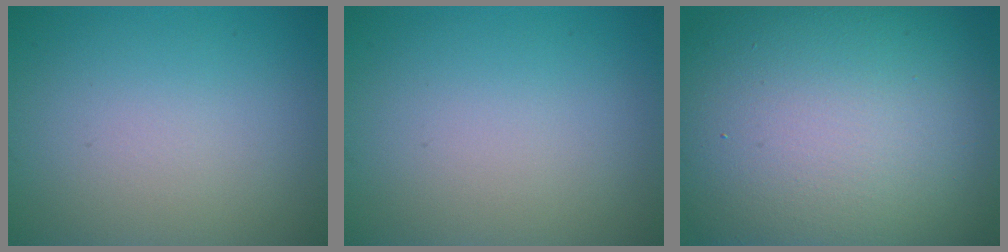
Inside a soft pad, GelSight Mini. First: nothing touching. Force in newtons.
{"total": 0.0}
{"total": 18.2, "press": 18.2, "slide": 1.0}